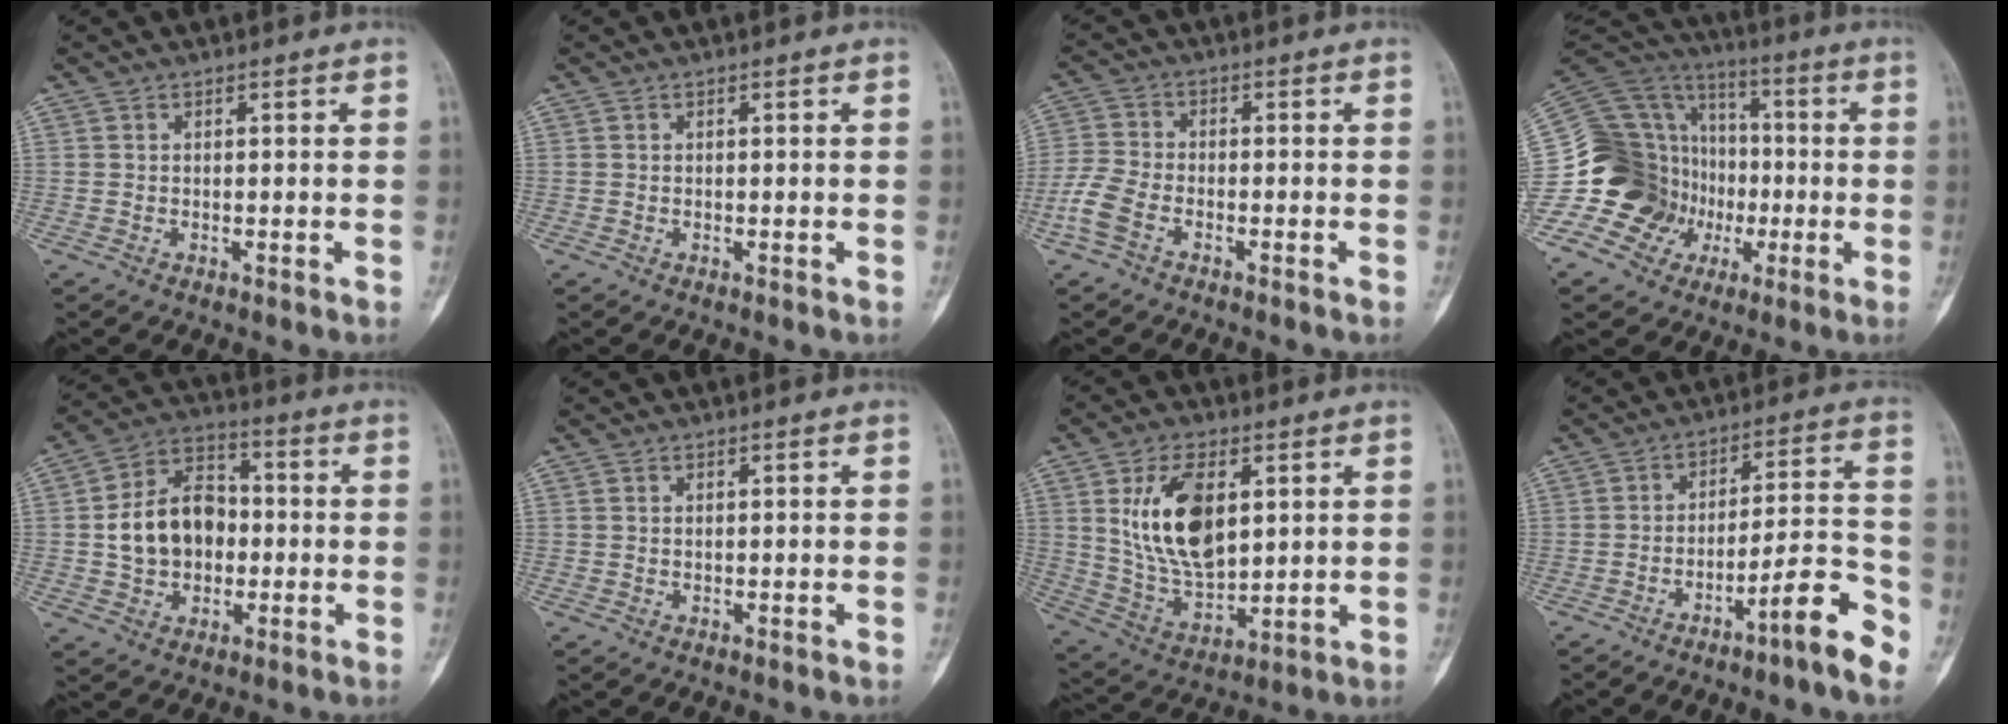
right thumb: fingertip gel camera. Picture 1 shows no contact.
{"total": 0.0}
{"total": 6.0, "force": [-3.1, 3.3, 3.9], "torque": [-0.100, 0.014, -0.070]}
{"total": 23.4, "force": [-5.6, 19.5, 11.6], "torque": [-0.202, 0.076, -0.095]}
{"total": 13.4, "force": [-0.4, 9.9, 9.0], "torque": [-0.128, 0.030, -0.010]}
{"total": 0.5, "force": [0.2, 0.4, 0.3], "torque": [-0.004, 0.000, 0.005]}
{"total": 15.8, "force": [4.2, 8.6, 12.5], "torque": [-0.218, -0.018, 0.092]}
{"total": 10.7, "force": [-6.3, 1.1, 8.6], "torque": [-0.119, 0.052, -0.099]}